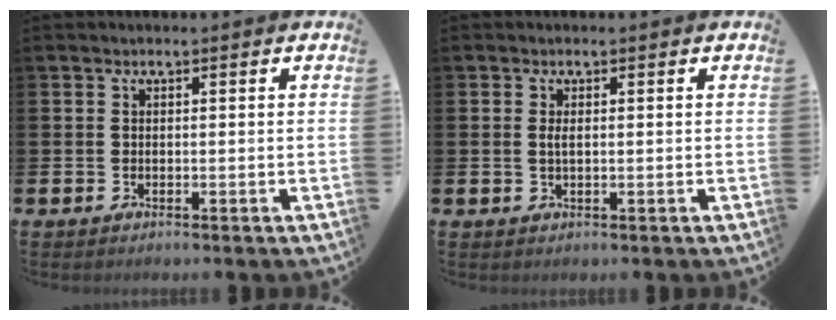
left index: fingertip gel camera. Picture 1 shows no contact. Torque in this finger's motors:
{"motor_torque": [0.37, 0.01, 0.04, 0.06]}